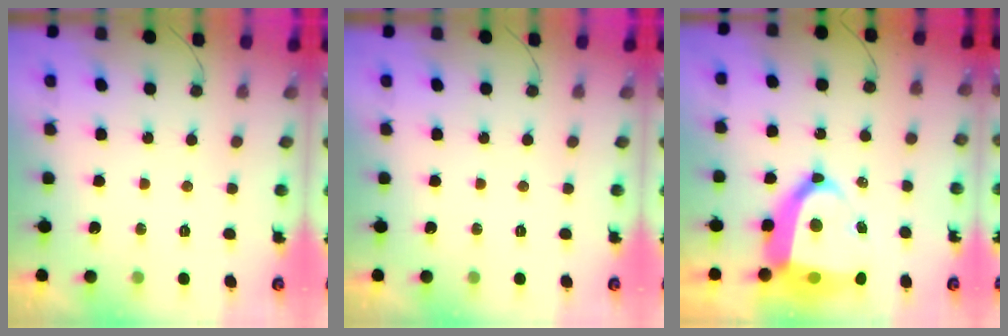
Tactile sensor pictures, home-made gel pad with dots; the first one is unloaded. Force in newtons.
{"total": 0.0}
{"total": 16.7, "press": 16.7, "slide": 1.7}